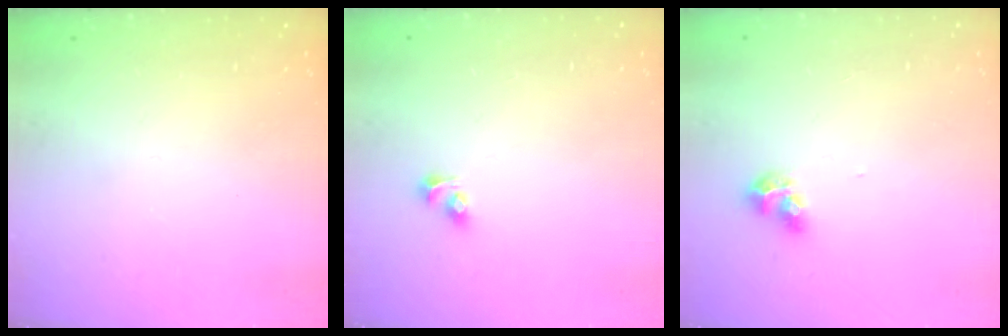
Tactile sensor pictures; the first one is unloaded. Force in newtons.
{"total": 2.7, "press": 2.5, "slide": 1.2}
{"total": 6.8, "press": 6.8, "slide": 0.6}